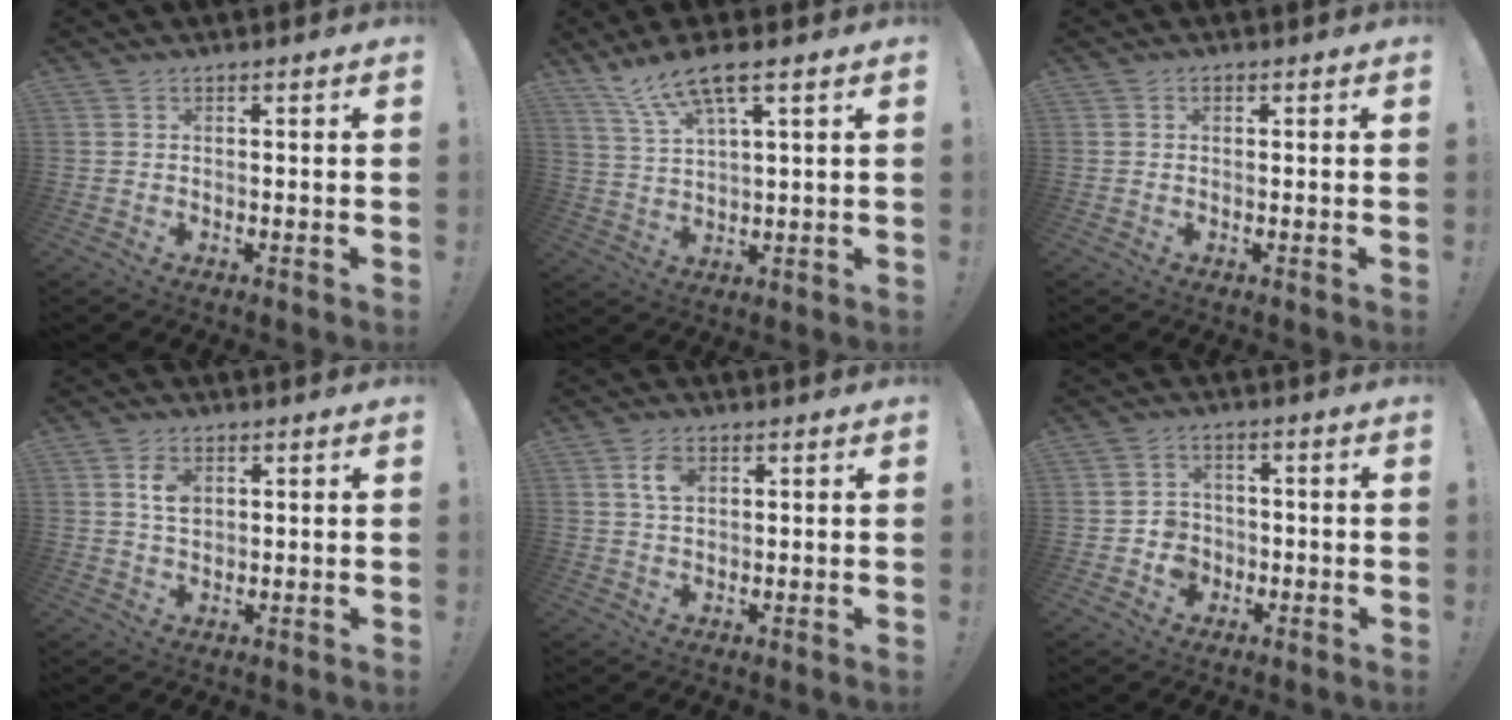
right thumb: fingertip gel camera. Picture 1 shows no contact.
{"total": 9.5, "force": [6.6, 1.9, 6.5], "torque": [-0.134, -0.026, 0.124]}
{"total": 0.6, "force": [0.2, 0.5, 0.2], "torque": [-0.002, 0.002, 0.002]}
{"total": 4.9, "force": [1.5, 3.0, 3.5], "torque": [-0.053, -0.001, 0.026]}
{"total": 4.9, "force": [1.9, 2.8, 3.5], "torque": [-0.061, 0.003, 0.031]}
{"total": 5.6, "force": [-1.2, 5.3, 1.4], "torque": [-0.027, 0.001, -0.019]}